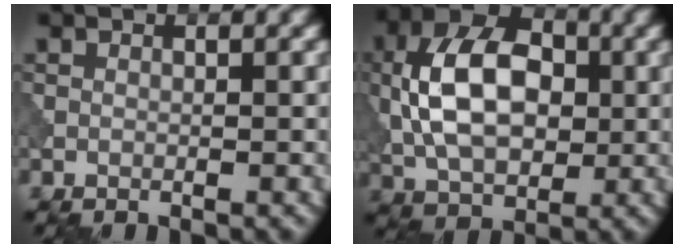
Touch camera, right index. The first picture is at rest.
{"total": 9.9, "force": [0.3, 6.2, 7.7], "torque": [-0.154, 0.013, -0.005]}